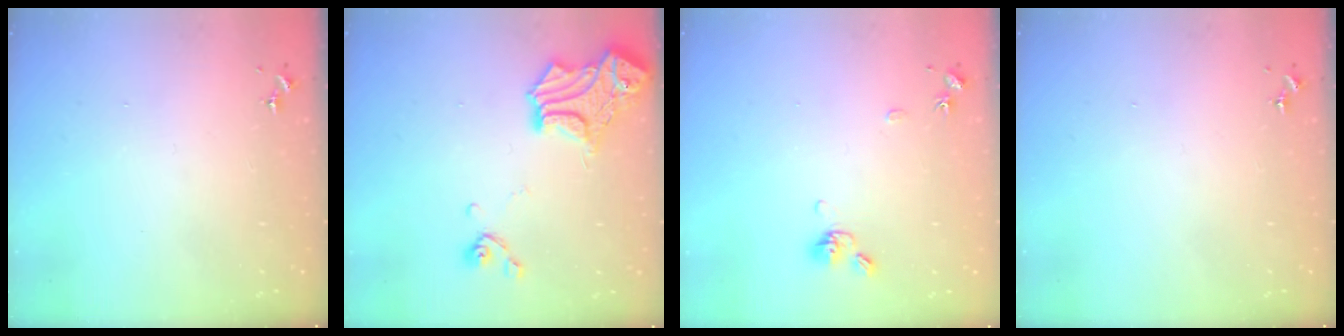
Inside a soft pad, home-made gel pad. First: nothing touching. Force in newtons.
{"total": 16.0, "press": 15.9, "slide": 1.4}
{"total": 8.5, "press": 8.3, "slide": 2.0}
{"total": 0.0}